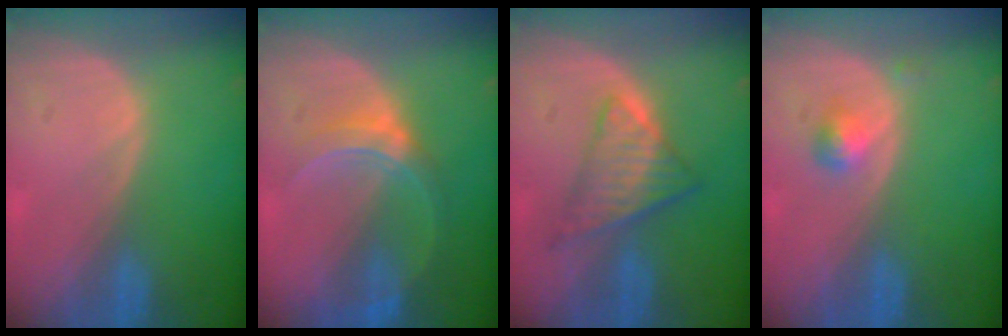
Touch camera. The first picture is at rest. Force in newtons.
{"total": 5.9, "press": 5.8, "slide": 1.2}
{"total": 7.0, "press": 6.1, "slide": 3.5}
{"total": 2.2, "press": 2.2, "slide": 0.2}